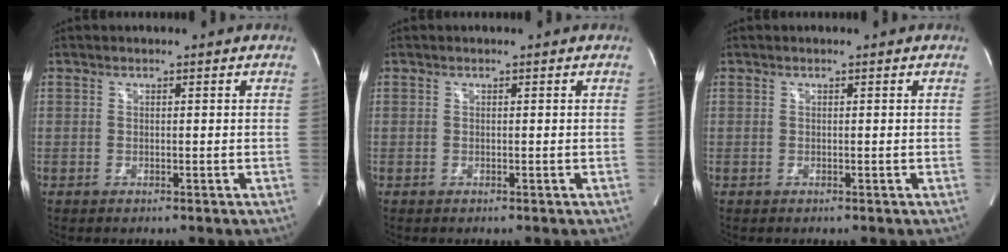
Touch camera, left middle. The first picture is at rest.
{"total": 0.0}
{"total": 0.0}